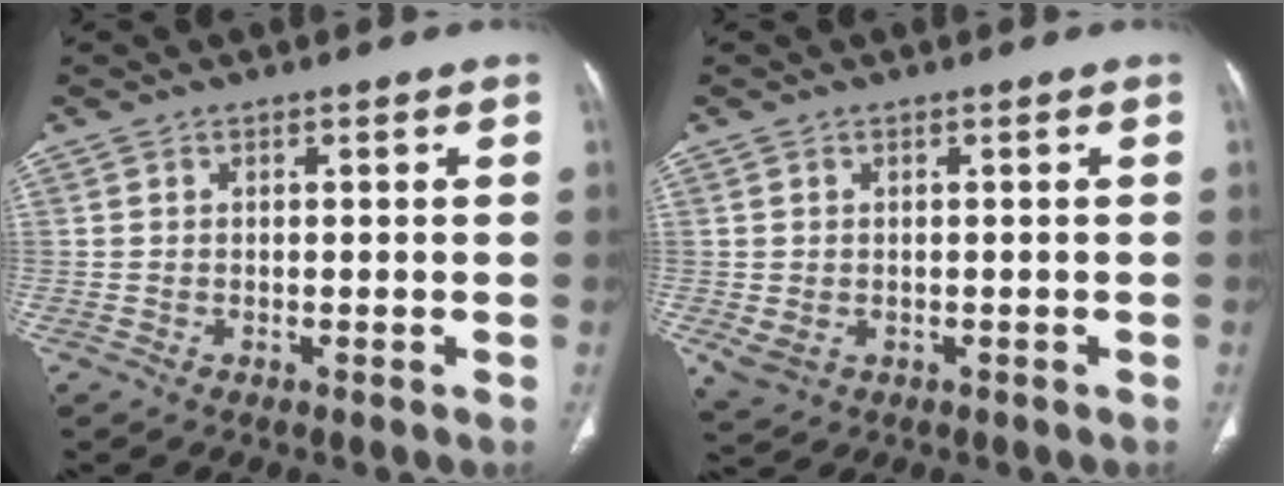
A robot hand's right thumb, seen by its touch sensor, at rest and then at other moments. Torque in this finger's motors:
{"motor_torque": [2.34, 2.11, 0.35, -0.81, 0.00]}